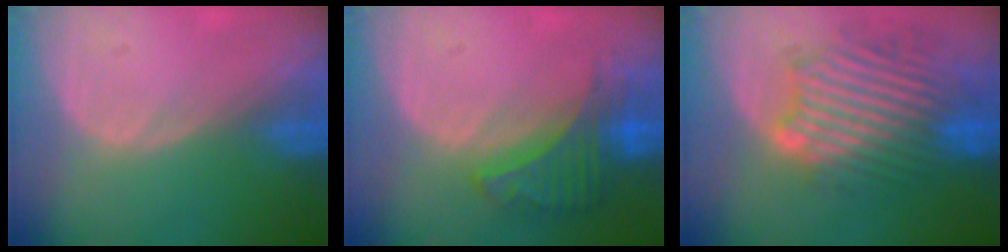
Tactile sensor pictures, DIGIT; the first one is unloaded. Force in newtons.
{"total": 6.5, "press": 6.1, "slide": 2.3}
{"total": 11.0, "press": 10.3, "slide": 3.9}